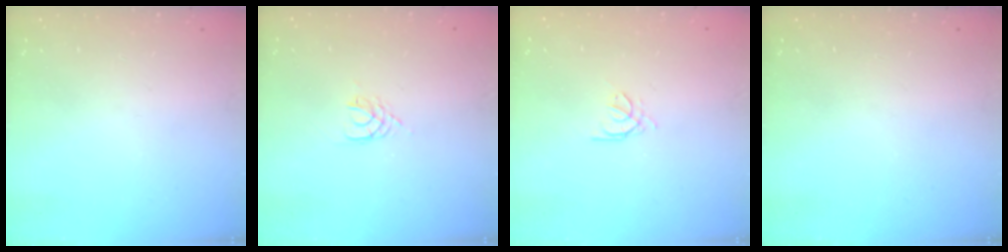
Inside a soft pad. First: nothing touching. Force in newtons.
{"total": 2.4, "press": 2.3, "slide": 0.4}
{"total": 1.4, "press": 1.3, "slide": 0.3}
{"total": 0.0}